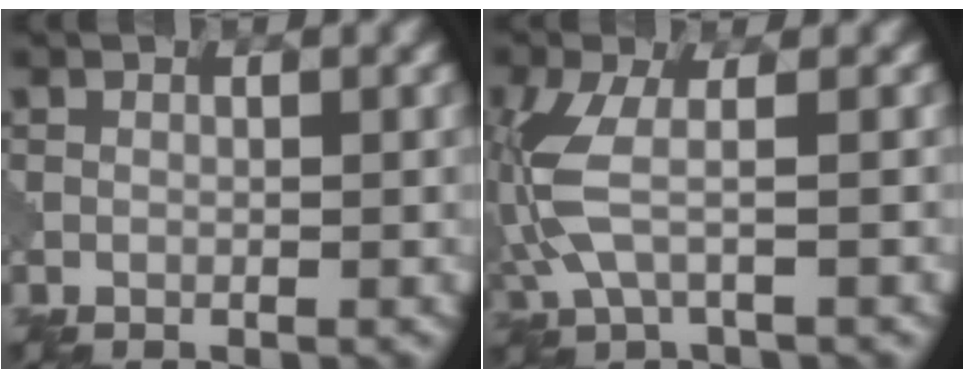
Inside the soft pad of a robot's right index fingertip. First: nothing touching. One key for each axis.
{"total": 4.9, "fx": -0.4, "fy": 1.6, "fz": 4.6, "tx": -0.129, "ty": -0.003, "tz": -0.013}